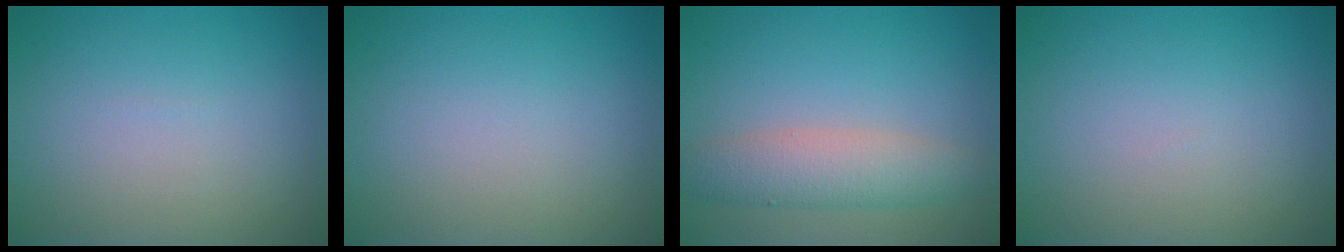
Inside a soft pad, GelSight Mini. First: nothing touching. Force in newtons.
{"total": 0.0}
{"total": 4.1, "press": 4.1, "slide": 0.2}
{"total": 0.0}